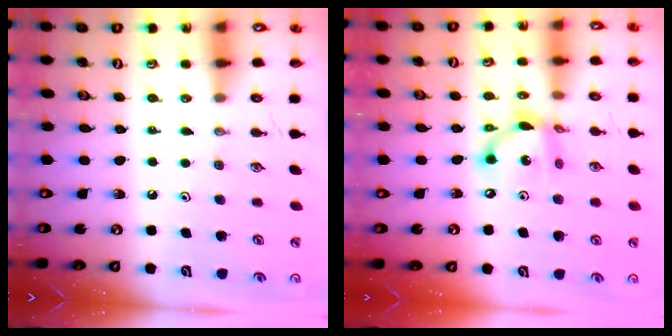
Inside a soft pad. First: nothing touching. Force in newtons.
{"total": 11.5, "press": 11.5, "slide": 0.6}